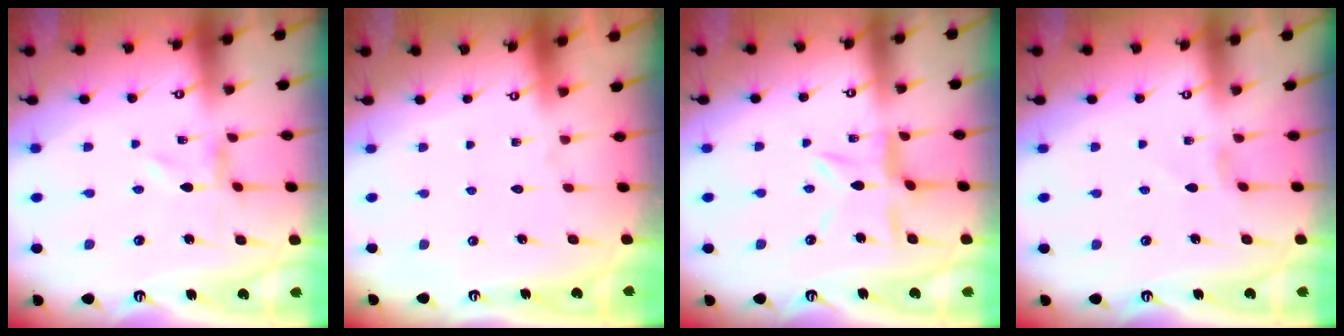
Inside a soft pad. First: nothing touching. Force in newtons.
{"total": 1.6, "press": 1.6, "slide": 0.1}
{"total": 7.7, "press": 7.7, "slide": 0.7}
{"total": 0.7, "press": 0.6, "slide": 0.3}